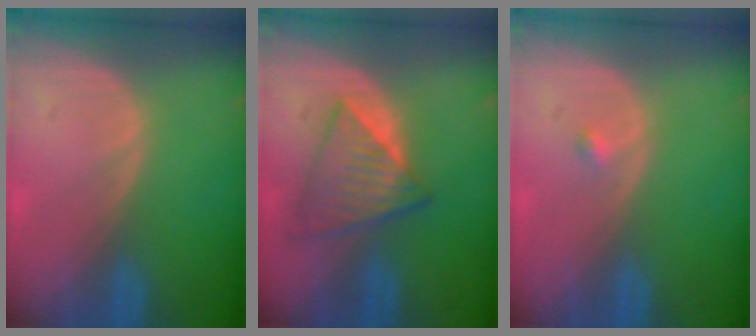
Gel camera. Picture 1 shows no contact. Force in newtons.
{"total": 6.1, "press": 6.1, "slide": 0.3}
{"total": 0.7, "press": 0.7, "slide": 0.1}